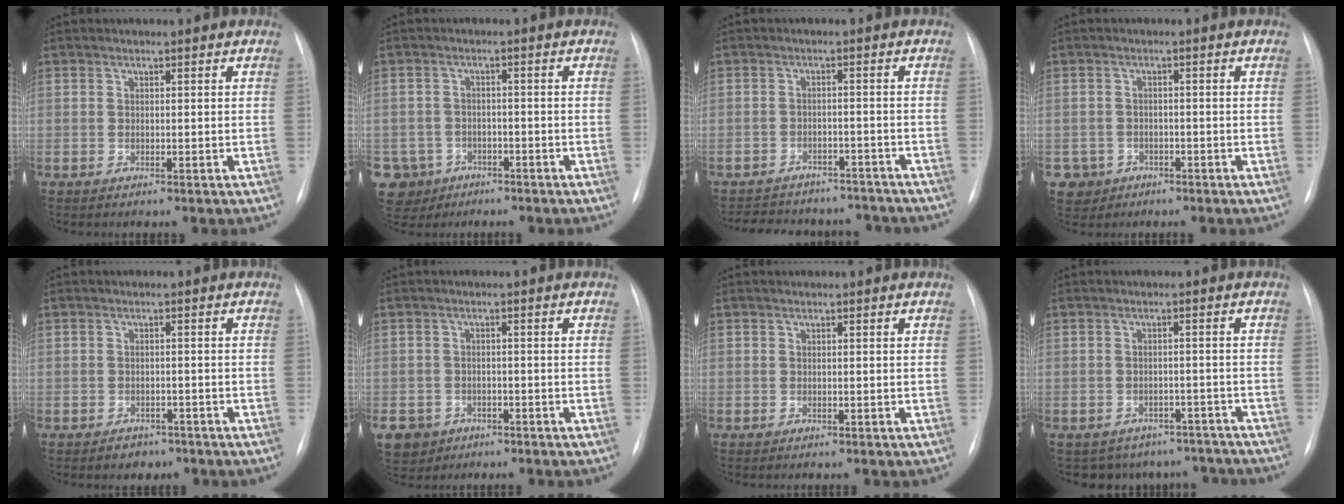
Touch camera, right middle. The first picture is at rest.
{"total": 8.7, "force": [-4.6, 7.3, 1.1], "torque": [-0.043, 0.010, -0.070]}
{"total": 13.9, "force": [-12.5, 5.3, 3.2], "torque": [-0.063, 0.016, -0.153]}
{"total": 4.2, "force": [-2.1, 3.6, -0.2], "torque": [0.001, 0.008, -0.033]}
{"total": 2.5, "force": [-1.8, 1.7, 0.4], "torque": [-0.008, 0.006, -0.019]}
{"total": 7.4, "force": [-3.9, 6.1, 1.4], "torque": [-0.043, 0.001, -0.059]}
{"total": 0.0}
{"total": 10.0, "force": [-8.6, 5.0, 0.5], "torque": [0.005, 0.023, -0.092]}